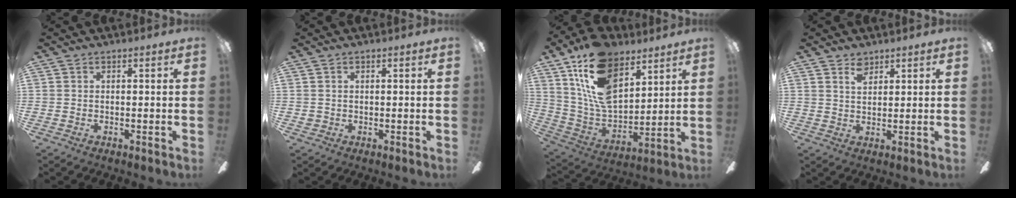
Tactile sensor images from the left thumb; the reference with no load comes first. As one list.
[{"total": 1.0, "force": [0.2, 1.0, 0.2], "torque": [-0.004, 0.005, 0.003]}, {"total": 20.4, "force": [11.2, 10.9, 13.2], "torque": [-0.275, -0.052, 0.203]}, {"total": 3.6, "force": [2.6, 2.0, 1.5], "torque": [-0.026, -0.003, 0.048]}]